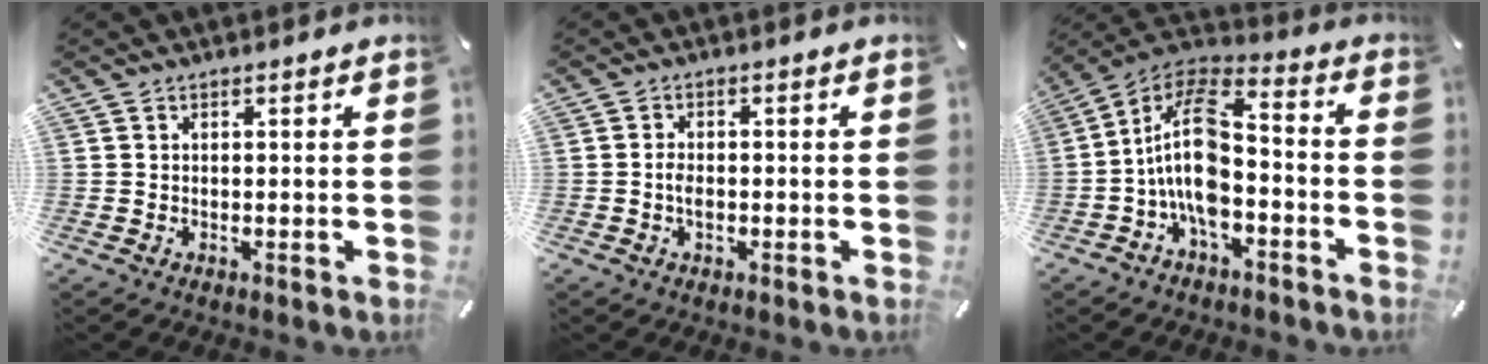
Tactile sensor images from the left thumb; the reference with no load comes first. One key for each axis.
{"total": 2.4, "fx": -0.7, "fy": 1.4, "fz": 1.9, "tx": -0.042, "ty": 0.001, "tz": -0.015}
{"total": 13.1, "fx": -3.6, "fy": 6.8, "fz": 10.6, "tx": -0.228, "ty": 0.008, "tz": -0.070}